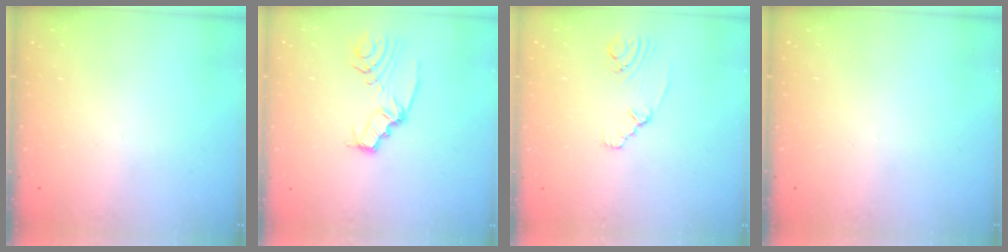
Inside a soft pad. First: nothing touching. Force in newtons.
{"total": 6.5, "press": 6.5, "slide": 0.5}
{"total": 2.1, "press": 2.1, "slide": 0.4}
{"total": 0.0}